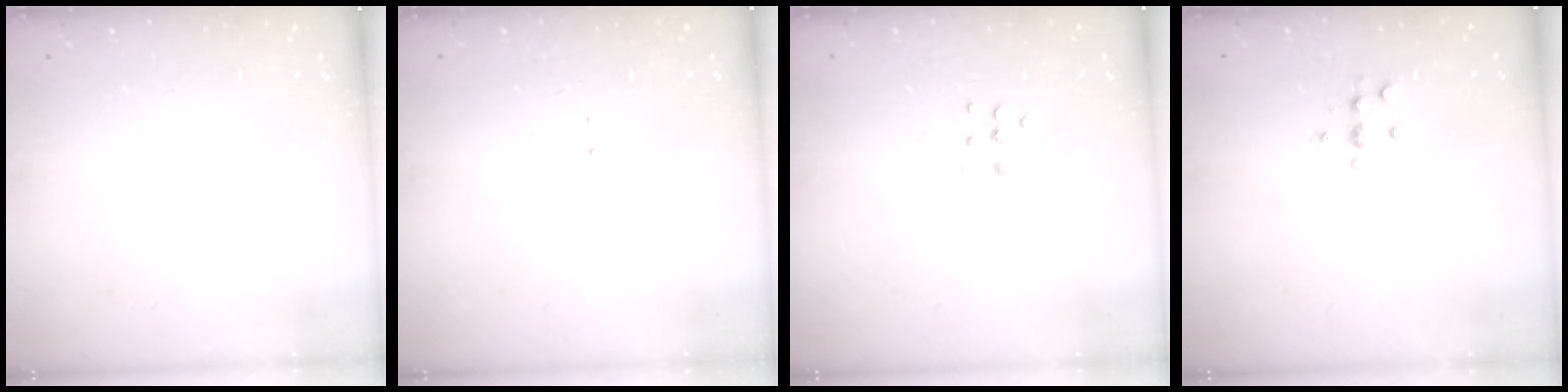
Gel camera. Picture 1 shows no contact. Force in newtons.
{"total": 0.7, "press": 0.7, "slide": 0.1}
{"total": 4.1, "press": 4.1, "slide": 0.5}
{"total": 5.4, "press": 5.1, "slide": 1.7}